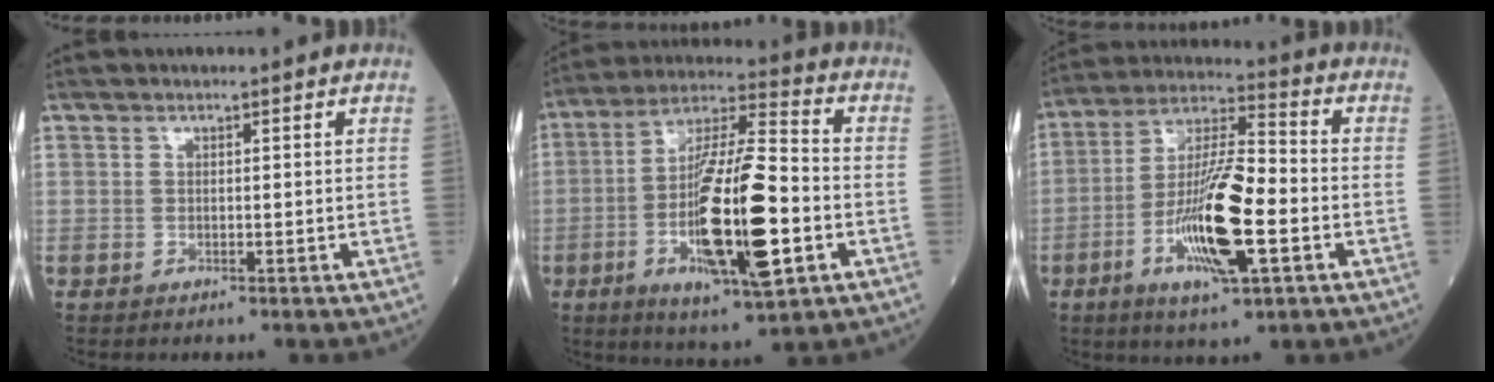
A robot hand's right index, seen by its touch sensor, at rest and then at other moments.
{"total": 19.4, "force": [-4.8, 3.3, 18.5], "torque": [-0.353, -0.008, -0.078]}
{"total": 15.6, "force": [-4.6, 2.9, 14.6], "torque": [-0.285, -0.006, -0.081]}